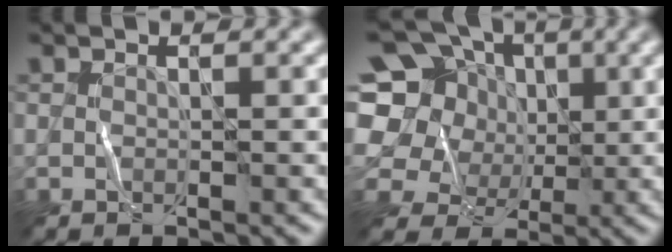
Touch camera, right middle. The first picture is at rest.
{"total": 13.5, "force": [1.9, 12.1, 5.5], "torque": [-0.154, 0.047, 0.011]}